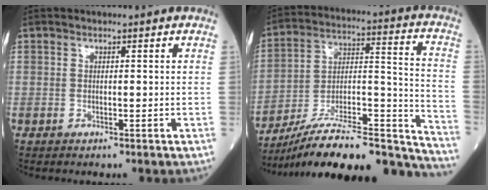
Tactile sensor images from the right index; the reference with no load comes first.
{"total": 27.7, "force": [-24.5, 3.6, 12.3], "torque": [-0.130, 0.018, -0.374]}